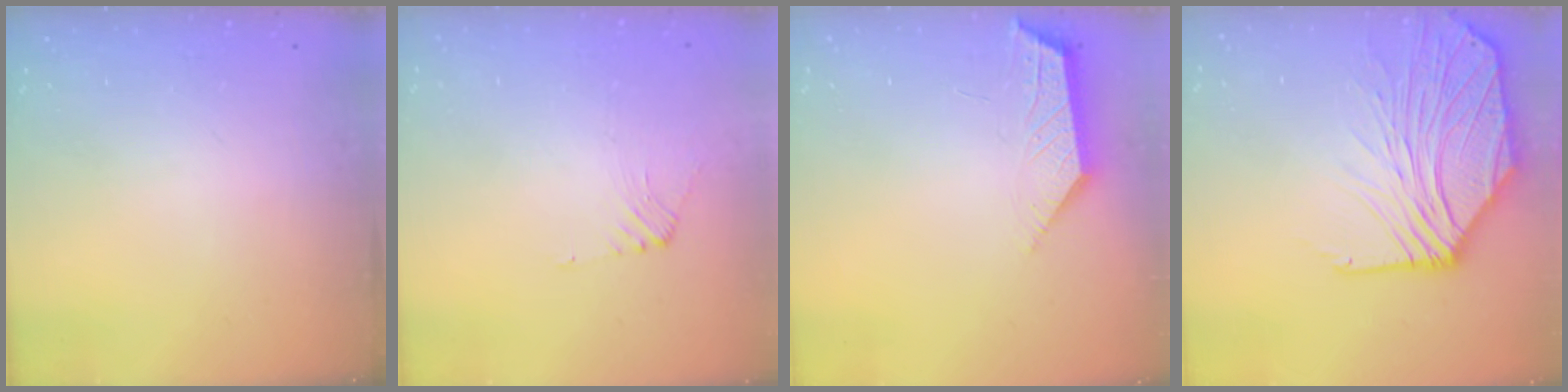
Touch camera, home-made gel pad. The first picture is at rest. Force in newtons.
{"total": 1.8, "press": 1.8, "slide": 0.4}
{"total": 2.2, "press": 2.2, "slide": 0.5}
{"total": 9.3, "press": 9.2, "slide": 1.7}